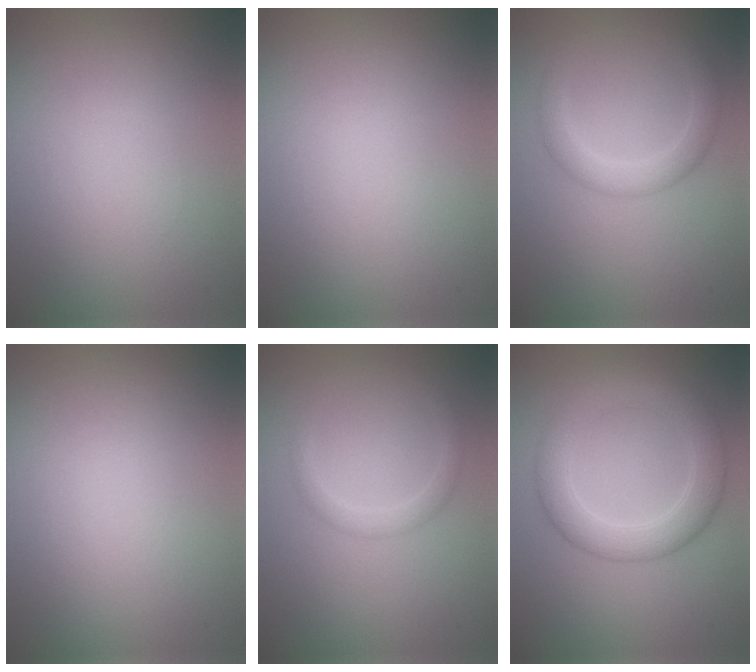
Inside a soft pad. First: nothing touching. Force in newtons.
{"total": 0.0}
{"total": 2.8, "press": 2.8, "slide": 0.0}
{"total": 0.0}
{"total": 1.6, "press": 1.6, "slide": 0.1}
{"total": 5.0, "press": 5.0, "slide": 0.1}